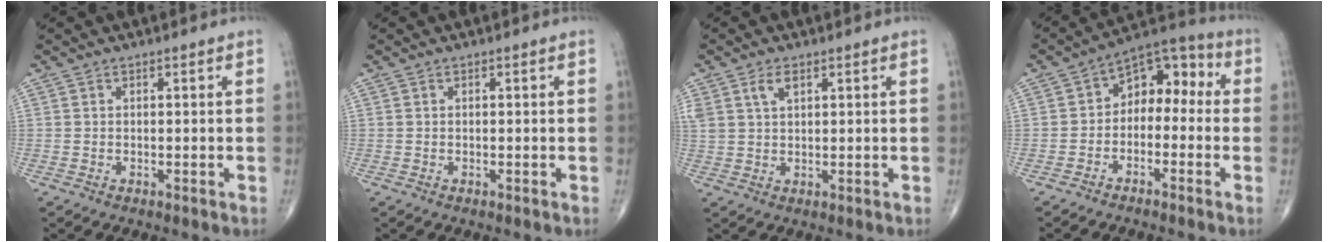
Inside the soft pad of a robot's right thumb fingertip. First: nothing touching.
{"total": 0.0}
{"total": 3.9, "force": [2.0, 2.0, 2.7], "torque": [-0.053, 0.000, 0.044]}
{"total": 9.5, "force": [-0.9, 6.6, 6.8], "torque": [-0.058, 0.051, -0.035]}